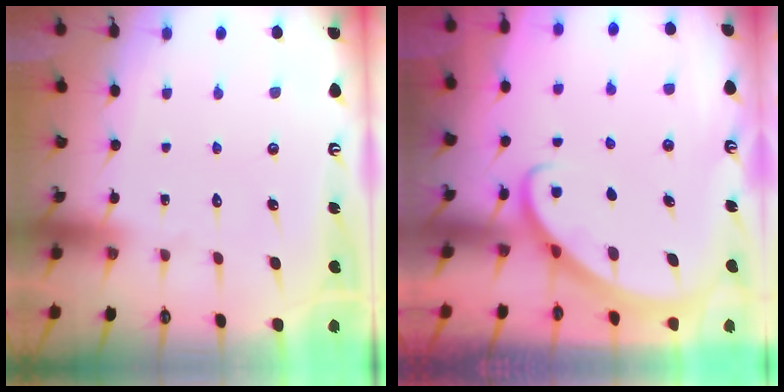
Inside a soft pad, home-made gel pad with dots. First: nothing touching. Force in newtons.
{"total": 2.7, "press": 2.7, "slide": 0.2}